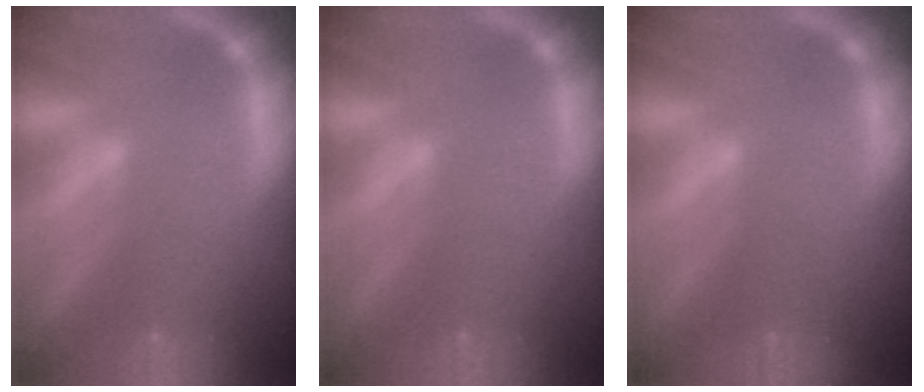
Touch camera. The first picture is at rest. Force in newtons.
{"total": 0.0}
{"total": 1.0}